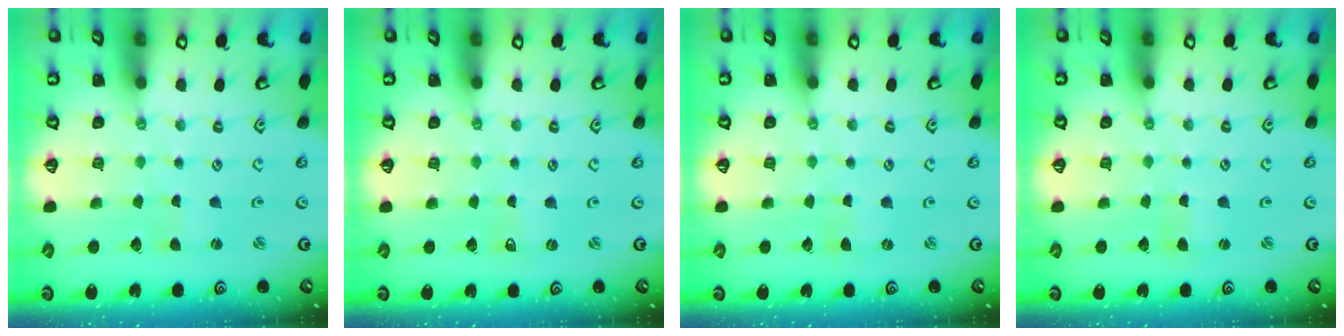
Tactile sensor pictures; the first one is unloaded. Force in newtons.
{"total": 0.0}
{"total": 0.0}
{"total": 0.8, "press": 0.8, "slide": 0.2}